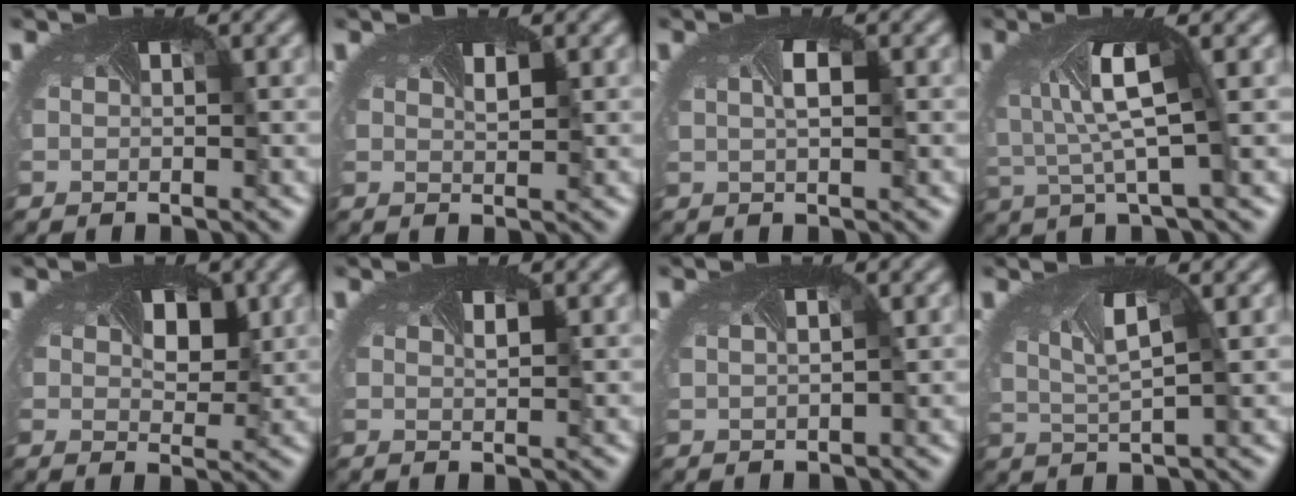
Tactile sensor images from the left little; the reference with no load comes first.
{"total": 0.8, "force": [0.5, 0.4, 0.5], "torque": [-0.007, 0.001, 0.006]}
{"total": 1.2, "force": [0.0, 0.4, 1.1], "torque": [-0.026, -0.003, 0.004]}
{"total": 5.3, "force": [0.7, 1.6, 5.0], "torque": [-0.115, 0.004, 0.009]}
{"total": 2.5, "force": [0.8, 1.9, 1.5], "torque": [-0.024, -0.002, 0.010]}
{"total": 0.5, "force": [0.3, 0.2, 0.3], "torque": [-0.004, 0.001, 0.004]}
{"total": 0.8, "force": [0.4, 0.6, 0.3], "torque": [0.006, 0.016, -0.002]}
{"total": 3.9, "force": [1.5, 1.9, 3.1], "torque": [-0.071, 0.012, 0.027]}